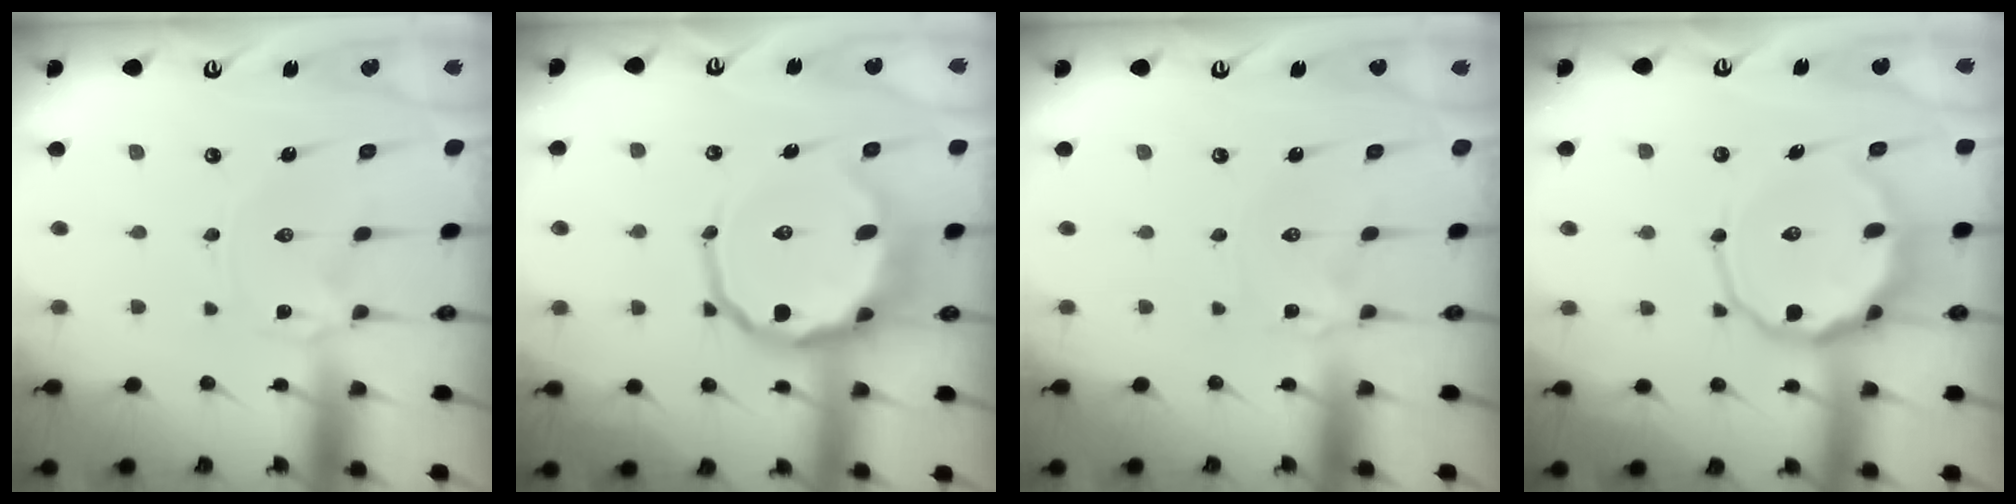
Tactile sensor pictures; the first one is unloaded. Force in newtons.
{"total": 14.9, "press": 14.4, "slide": 3.8}
{"total": 1.1, "press": 1.1, "slide": 0.2}
{"total": 11.5, "press": 11.2, "slide": 2.5}